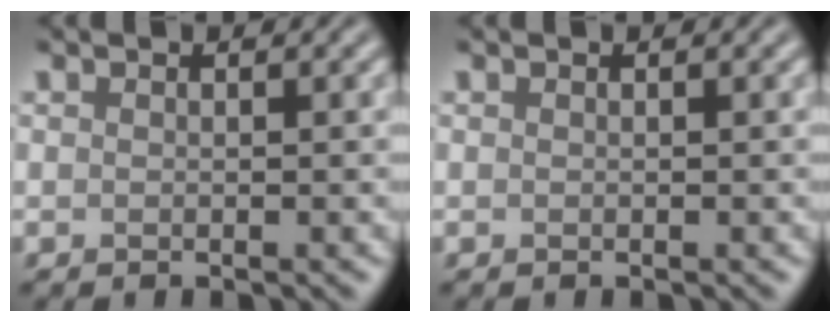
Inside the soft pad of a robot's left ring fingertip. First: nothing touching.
{"total": 0.0}